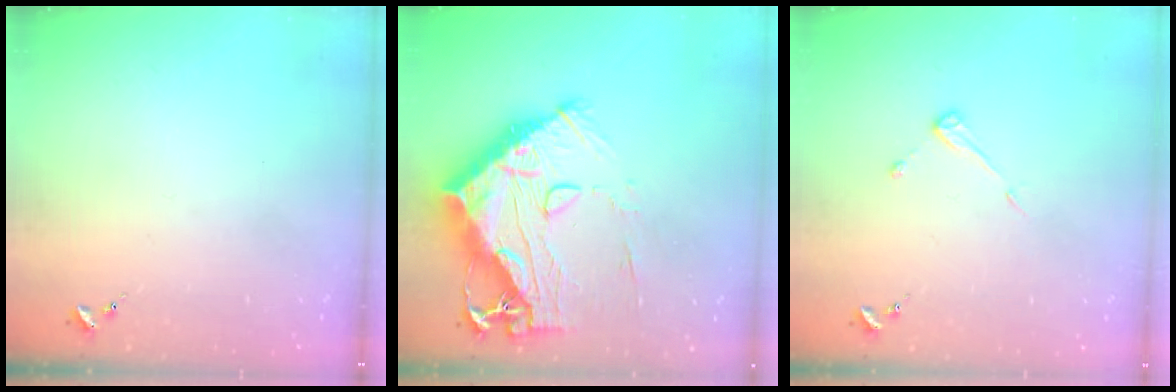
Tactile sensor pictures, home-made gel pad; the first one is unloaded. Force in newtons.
{"total": 23.2, "press": 23.1, "slide": 2.2}
{"total": 3.9, "press": 3.9, "slide": 0.4}